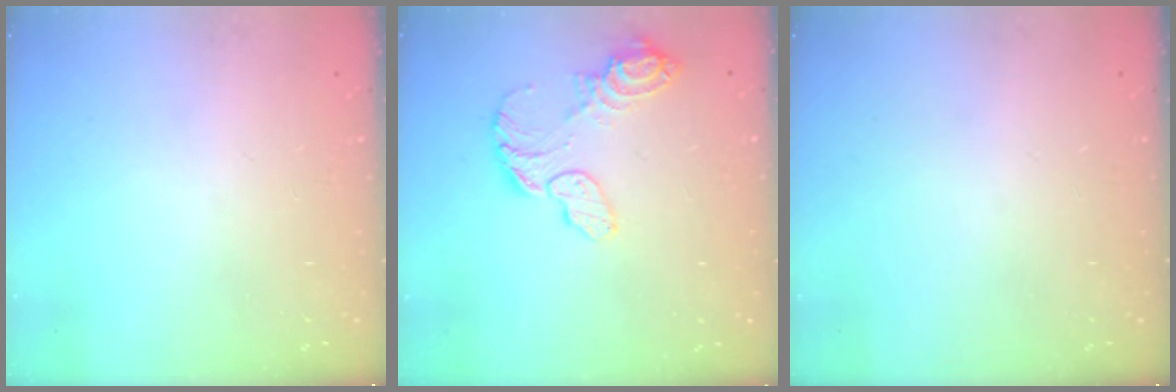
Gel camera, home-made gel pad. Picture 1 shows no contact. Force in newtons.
{"total": 10.9, "press": 10.8, "slide": 1.0}
{"total": 0.0}